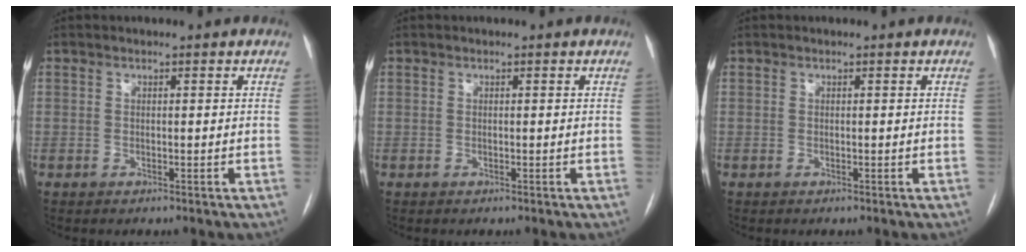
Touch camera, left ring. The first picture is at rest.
{"total": 0.0}
{"total": 0.0}